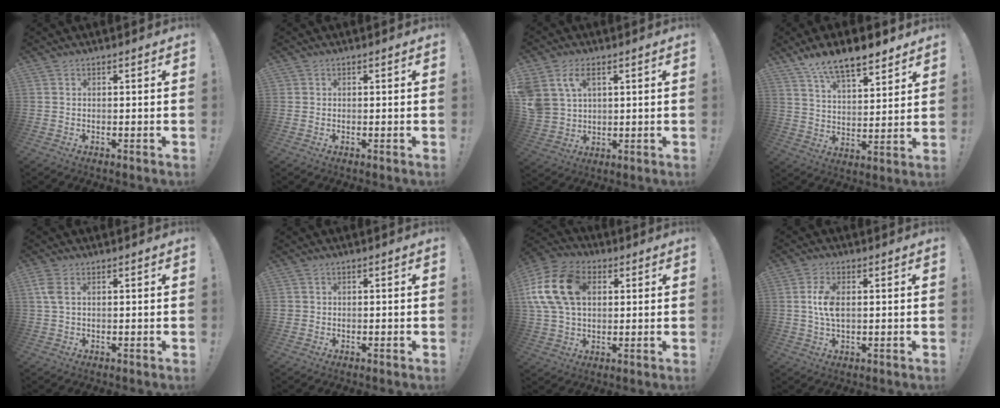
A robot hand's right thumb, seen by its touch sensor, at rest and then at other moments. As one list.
[{"total": 0.7, "force": [0.3, 0.7, 0.0], "torque": [-0.008, 0.004, 0.007]}, {"total": 8.7, "force": [4.2, 6.0, 4.7], "torque": [-0.109, -0.010, 0.086]}, {"total": 11.4, "force": [8.9, 4.1, 5.9], "torque": [-0.101, -0.053, 0.161]}, {"total": 3.9, "force": [1.4, 1.7, 3.2], "torque": [-0.080, -0.001, 0.022]}, {"total": 1.4, "force": [0.3, 1.3, -0.4], "torque": [-0.001, 0.005, 0.008]}, {"total": 18.0, "force": [4.6, 12.8, 11.9], "torque": [-0.232, 0.004, 0.090]}, {"total": 6.5, "force": [0.6, 3.4, 5.5], "torque": [-0.104, 0.001, 0.006]}]